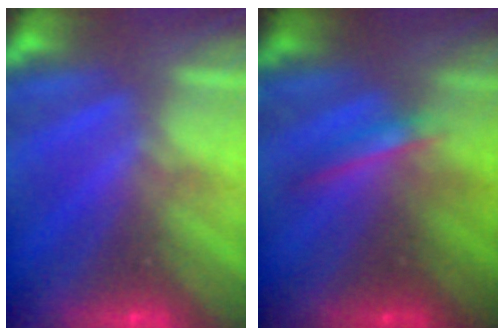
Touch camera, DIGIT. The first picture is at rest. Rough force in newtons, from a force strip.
{"total": 1.6}